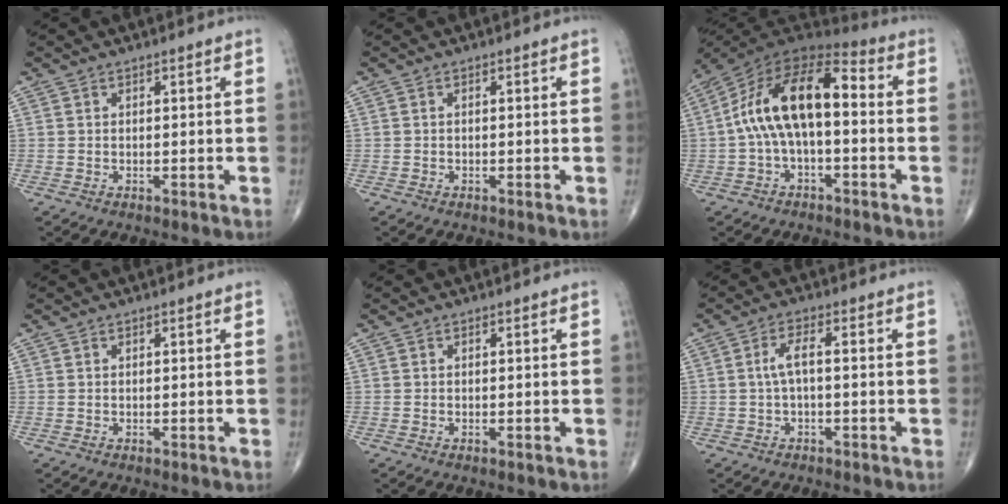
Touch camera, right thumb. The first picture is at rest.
{"total": 0.0}
{"total": 16.4, "force": [0.1, 7.9, 14.4], "torque": [-0.255, 0.054, -0.011]}
{"total": 0.0}
{"total": 0.0}
{"total": 3.6, "force": [-0.2, 1.0, 3.5], "torque": [-0.076, 0.016, -0.005]}